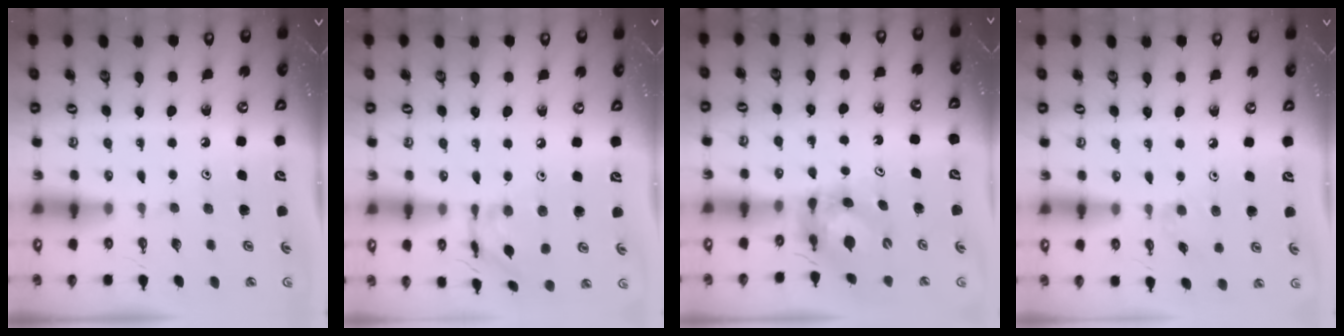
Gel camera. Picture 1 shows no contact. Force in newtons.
{"total": 10.2, "press": 10.2, "slide": 0.7}
{"total": 5.8, "press": 5.8, "slide": 0.6}
{"total": 2.7, "press": 2.6, "slide": 0.4}